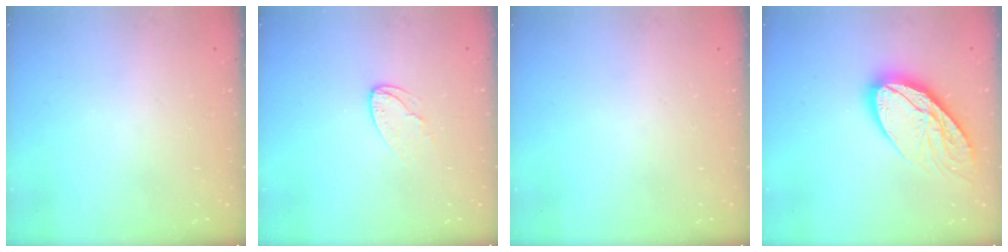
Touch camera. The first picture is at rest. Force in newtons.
{"total": 6.1, "press": 6.1, "slide": 0.5}
{"total": 0.0}
{"total": 16.7, "press": 16.7, "slide": 1.2}